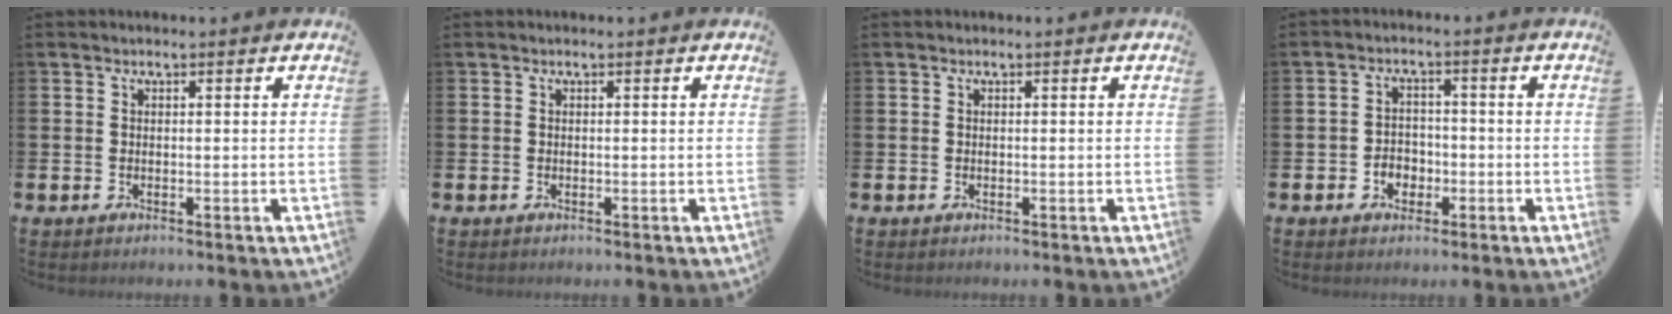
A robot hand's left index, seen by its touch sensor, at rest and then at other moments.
{"total": 0.0}
{"total": 0.0}
{"total": 2.9, "force": [-1.4, 2.4, 1.0], "torque": [-0.018, 0.001, -0.033]}